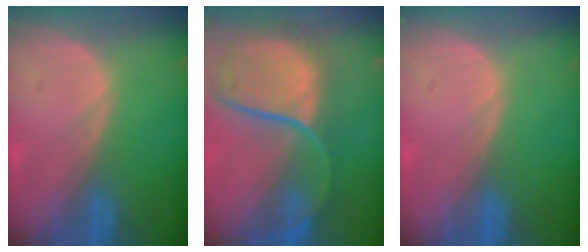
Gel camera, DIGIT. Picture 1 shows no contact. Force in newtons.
{"total": 12.1, "press": 9.9, "slide": 6.9}
{"total": 0.0}